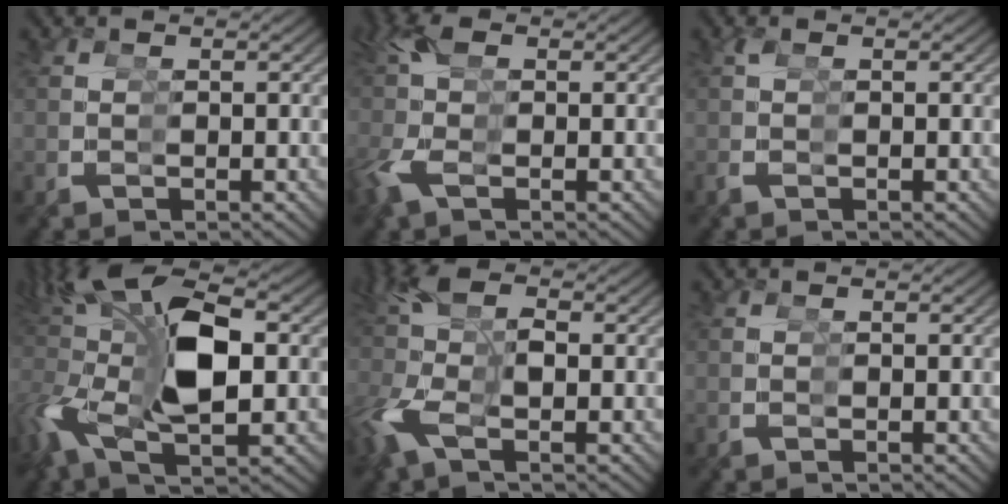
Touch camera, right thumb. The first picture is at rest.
{"total": 2.7, "force": [-0.8, 1.9, 1.8], "torque": [-0.055, -0.013, -0.009]}
{"total": 0.0}
{"total": 13.9, "force": [-2.0, 7.8, 11.3], "torque": [-0.221, -0.031, -0.021]}
{"total": 4.9, "force": [-1.9, 2.7, 3.6], "torque": [-0.087, -0.022, -0.023]}
{"total": 0.0}